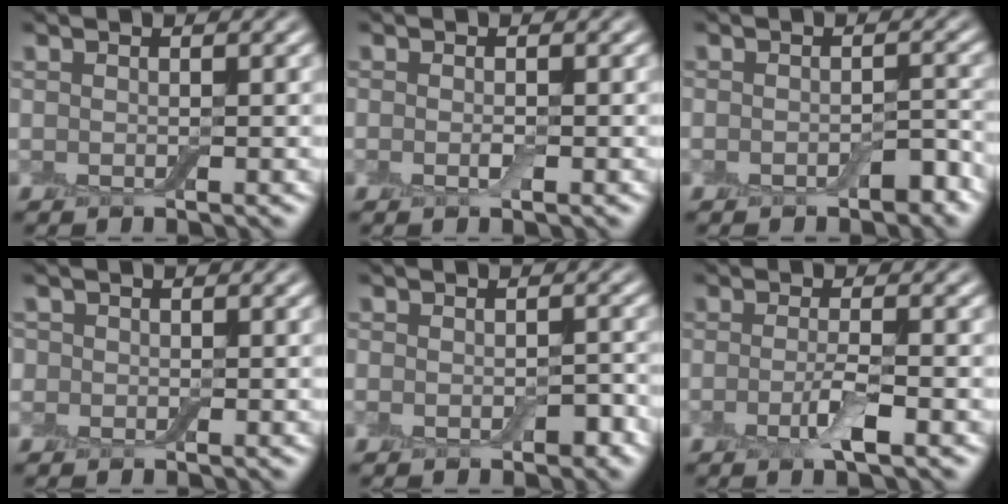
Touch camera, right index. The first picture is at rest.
{"total": 0.9, "force": [-0.3, 0.4, 0.7], "torque": [-0.015, -0.002, -0.005]}
{"total": 2.2, "force": [-1.2, 1.2, 1.5], "torque": [-0.022, 0.003, -0.018]}
{"total": 1.5, "force": [0.2, 1.4, 0.3], "torque": [0.002, 0.002, -0.012]}
{"total": 2.4, "force": [-1.1, 1.6, 1.5], "torque": [-0.021, -0.003, -0.019]}
{"total": 2.6, "force": [-1.0, 0.5, 2.3], "torque": [-0.046, -0.002, -0.024]}